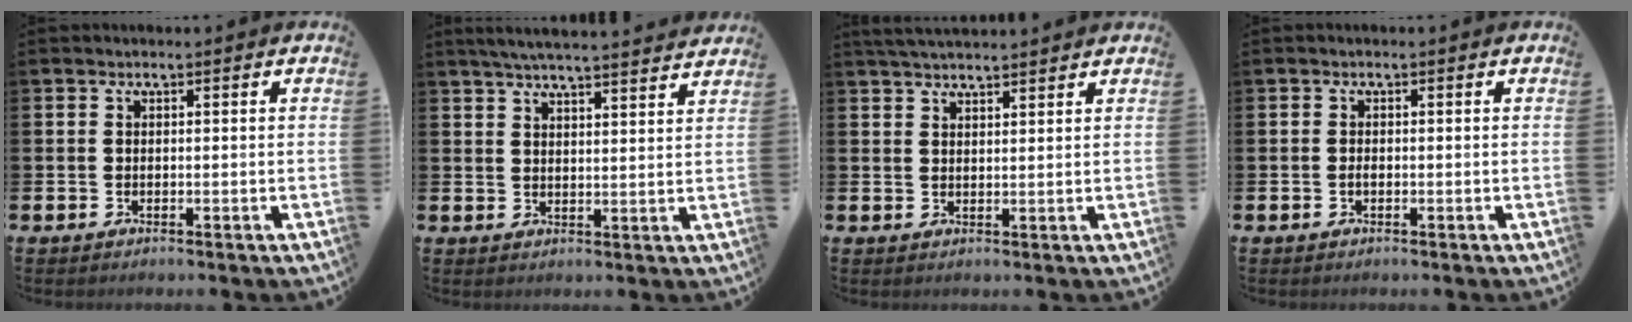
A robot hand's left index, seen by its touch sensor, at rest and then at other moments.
{"total": 5.1, "force": [4.9, -0.3, 1.1], "torque": [-0.026, -0.027, 0.086]}
{"total": 3.1, "force": [3.1, 0.2, 0.6], "torque": [-0.009, -0.012, 0.055]}
{"total": 0.7, "force": [-0.2, 0.3, 0.6], "torque": [-0.011, 0.001, -0.005]}